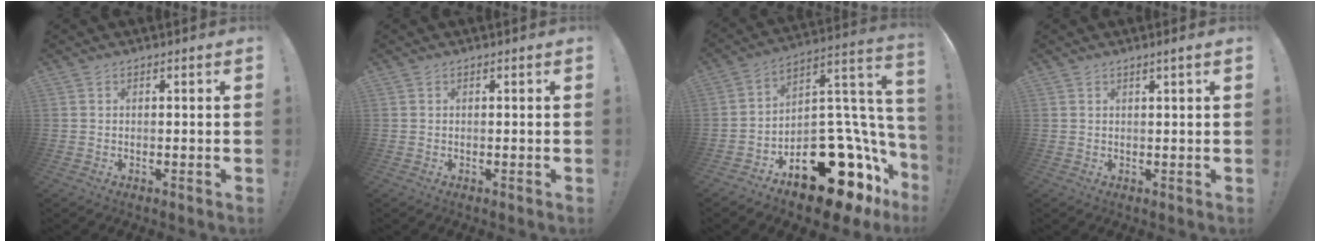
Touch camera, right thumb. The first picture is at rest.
{"total": 0.0}
{"total": 21.1, "force": [-12.5, 11.3, 12.6], "torque": [-0.095, 0.057, -0.193]}
{"total": 1.9, "force": [1.0, -0.4, 1.6], "torque": [-0.022, -0.005, 0.014]}